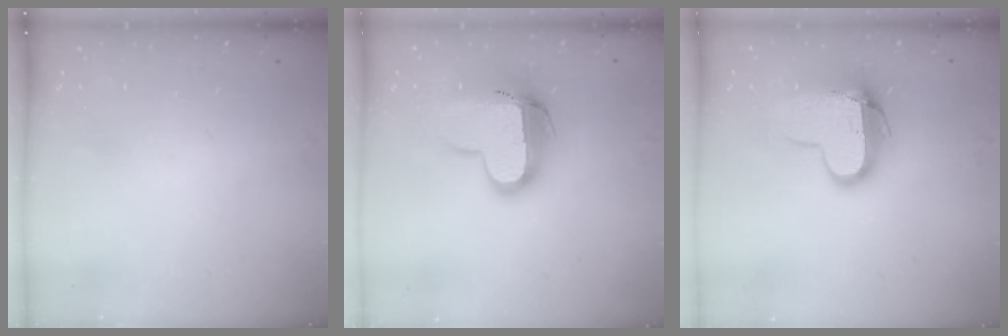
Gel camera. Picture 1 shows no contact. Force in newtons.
{"total": 14.0, "press": 13.9, "slide": 1.4}
{"total": 13.2, "press": 13.2, "slide": 1.2}